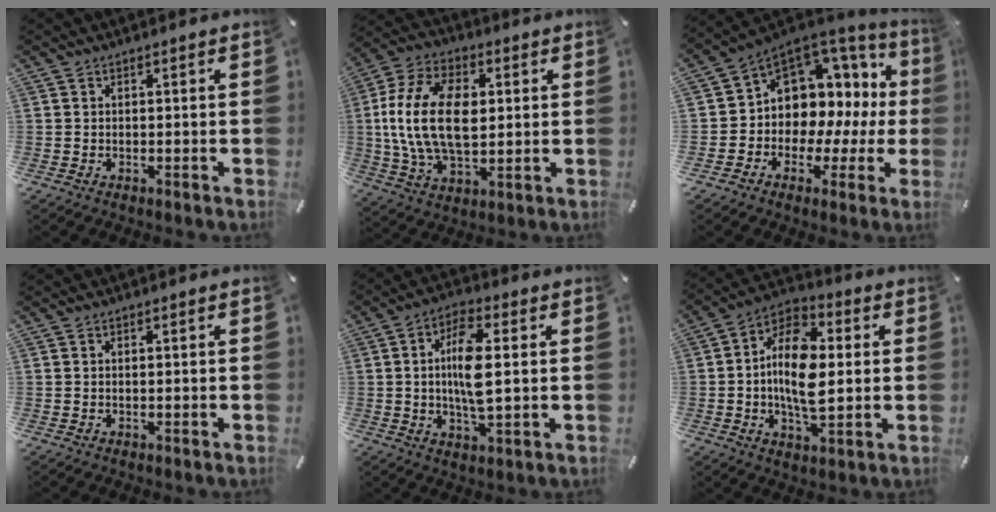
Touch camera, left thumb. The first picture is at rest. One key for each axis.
{"total": 18.7, "fx": 1.6, "fy": 12.0, "fz": 14.3, "tx": -0.308, "ty": 0.008, "tz": 0.026}
{"total": 8.8, "fx": 2.7, "fy": 7.9, "fz": 2.8, "tx": -0.046, "ty": -0.057, "tz": 0.054}
{"total": 0.0}
{"total": 10.4, "fx": 0.9, "fy": 3.5, "fz": 9.7, "tx": -0.198, "ty": -0.006, "tz": 0.008}
{"total": 13.9, "fx": -0.1, "fy": 7.8, "fz": 11.6, "tx": -0.227, "ty": 0.004, "tz": -0.004}